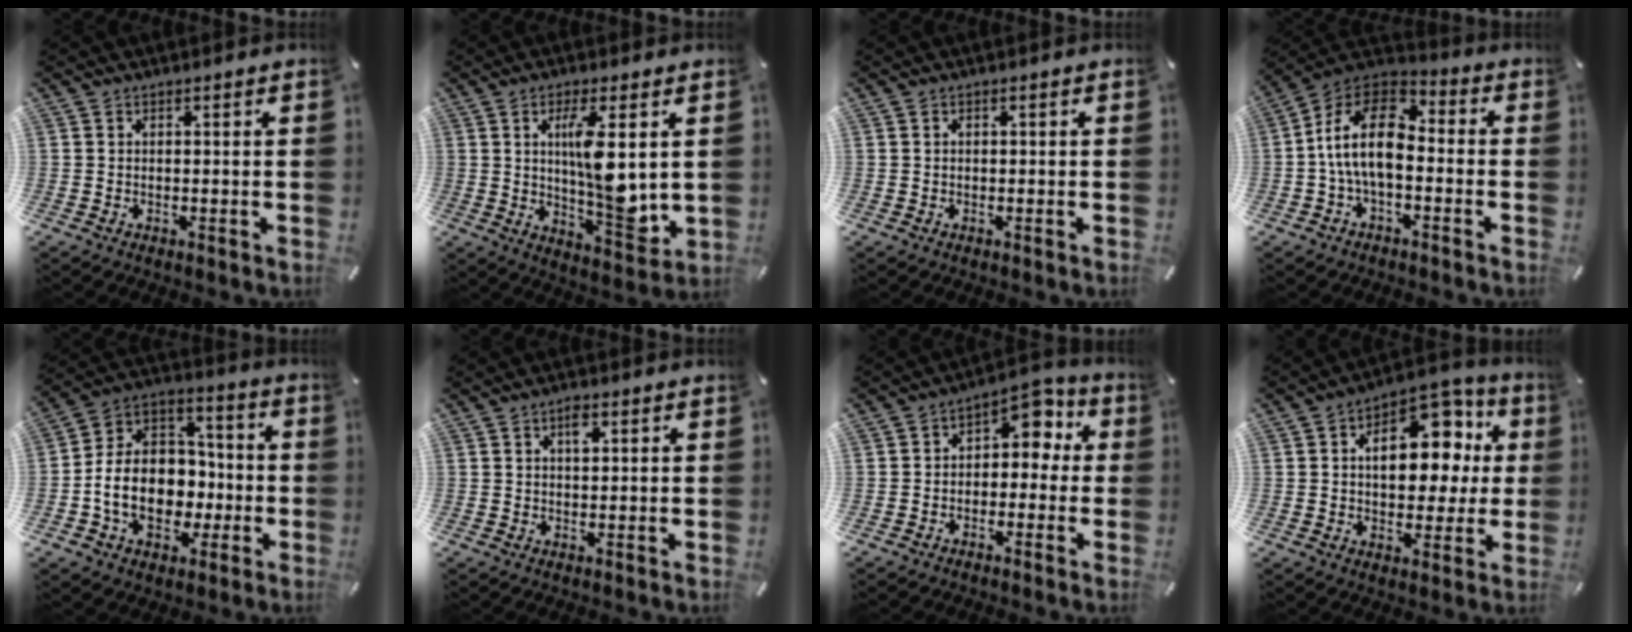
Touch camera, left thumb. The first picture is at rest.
{"total": 12.9, "force": [2.5, 4.2, 11.9], "torque": [-0.194, -0.030, 0.033]}
{"total": 0.6, "force": [-0.1, 0.4, 0.4], "torque": [-0.009, 0.002, -0.003]}
{"total": 14.9, "force": [-2.0, 8.6, 12.0], "torque": [-0.246, 0.022, -0.038]}
{"total": 15.1, "force": [-4.0, 12.1, 8.1], "torque": [-0.165, 0.008, -0.069]}
{"total": 2.9, "force": [1.0, 1.4, 2.3], "torque": [-0.033, 0.000, 0.013]}
{"total": 5.7, "force": [1.8, 4.4, 3.1], "torque": [-0.038, -0.017, 0.023]}
{"total": 17.0, "force": [4.1, 11.0, 12.3], "torque": [-0.162, -0.018, 0.071]}